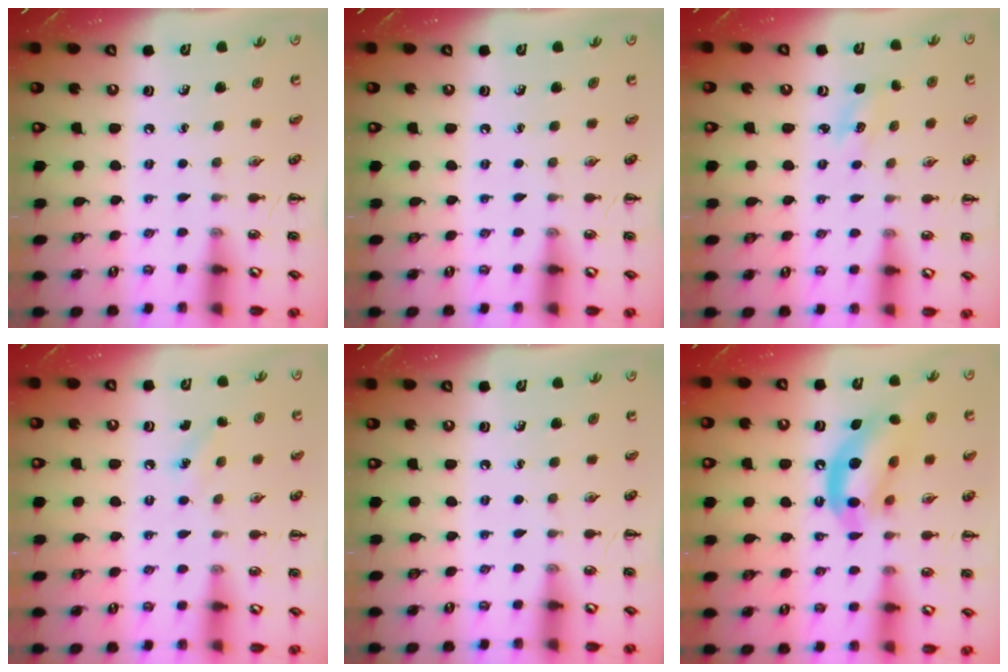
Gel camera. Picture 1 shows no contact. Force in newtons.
{"total": 0.0}
{"total": 3.2, "press": 3.1, "slide": 0.9}
{"total": 6.4, "press": 6.1, "slide": 1.8}
{"total": 0.0}
{"total": 13.4, "press": 12.9, "slide": 3.4}